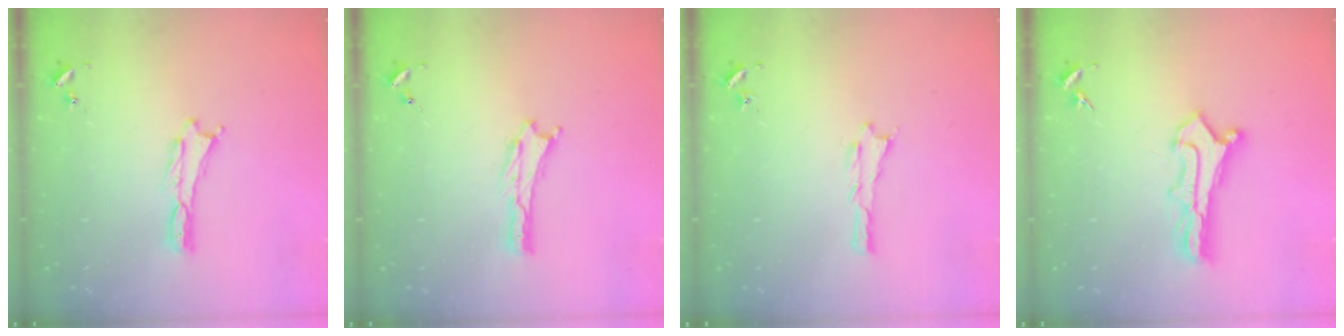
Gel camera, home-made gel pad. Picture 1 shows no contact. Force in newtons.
{"total": 0.0}
{"total": 0.0}
{"total": 2.6, "press": 2.6, "slide": 0.2}